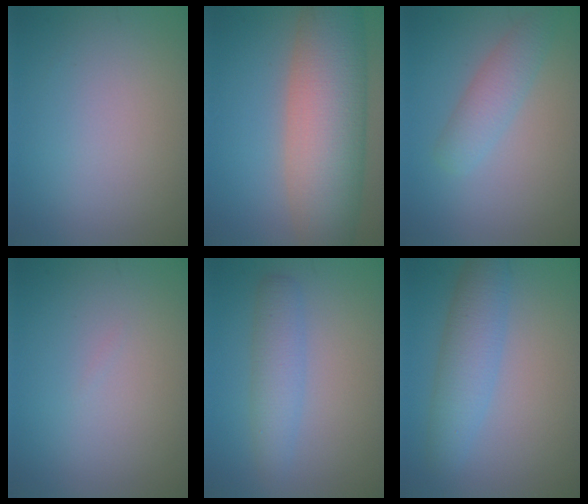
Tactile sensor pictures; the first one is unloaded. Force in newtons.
{"total": 10.7, "press": 10.7, "slide": 0.6}
{"total": 2.9, "press": 2.9, "slide": 0.1}
{"total": 0.0}
{"total": 2.9, "press": 2.9, "slide": 0.1}
{"total": 4.3, "press": 4.3, "slide": 0.1}